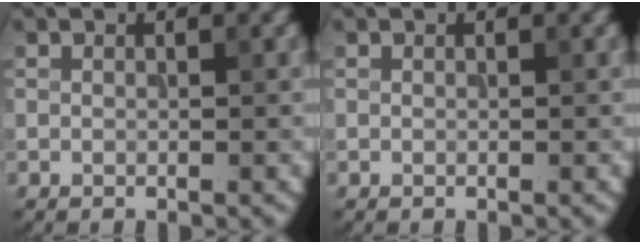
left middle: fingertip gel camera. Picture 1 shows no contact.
{"total": 0.0}